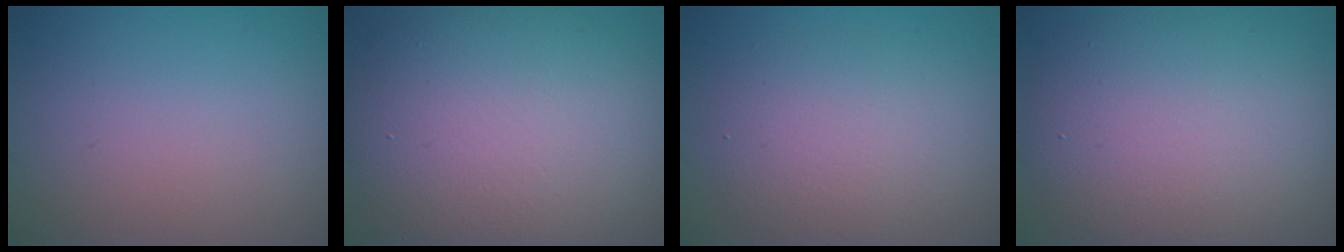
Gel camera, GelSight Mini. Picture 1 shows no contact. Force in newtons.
{"total": 12.0, "press": 12.0, "slide": 0.6}
{"total": 4.4, "press": 4.4, "slide": 0.3}
{"total": 9.6, "press": 9.6, "slide": 0.6}